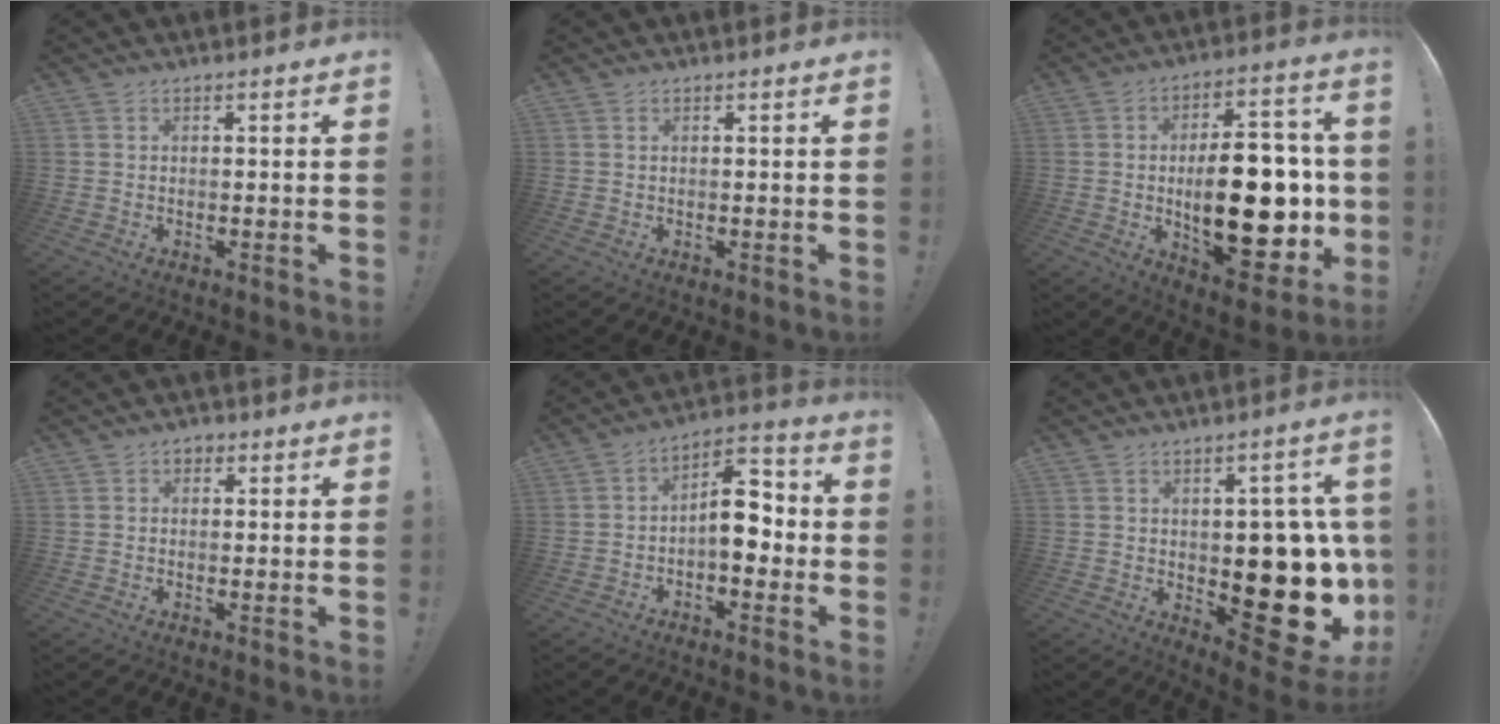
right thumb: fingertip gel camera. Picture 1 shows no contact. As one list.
[{"total": 0.0}, {"total": 26.4, "force": [-1.5, 12.3, 23.2], "torque": [-0.362, -0.005, -0.013]}, {"total": 2.0, "force": [0.6, 1.6, 1.1], "torque": [-0.010, -0.002, 0.009]}, {"total": 11.2, "force": [-1.3, 6.6, 8.9], "torque": [-0.130, 0.018, -0.019]}, {"total": 18.2, "force": [-2.1, 10.3, 14.8], "torque": [-0.156, 0.004, -0.012]}]